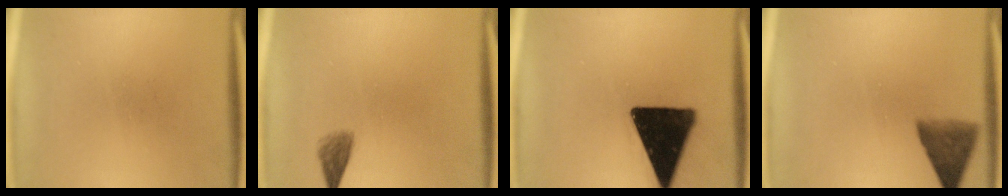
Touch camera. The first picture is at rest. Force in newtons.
{"total": 2.0}
{"total": 18.3}
{"total": 5.8}